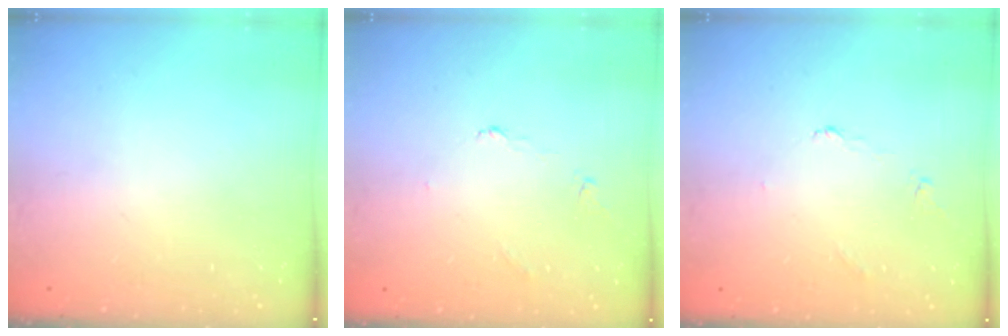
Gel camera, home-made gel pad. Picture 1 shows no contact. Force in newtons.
{"total": 1.9, "press": 1.8, "slide": 0.3}
{"total": 1.9, "press": 1.8, "slide": 0.3}